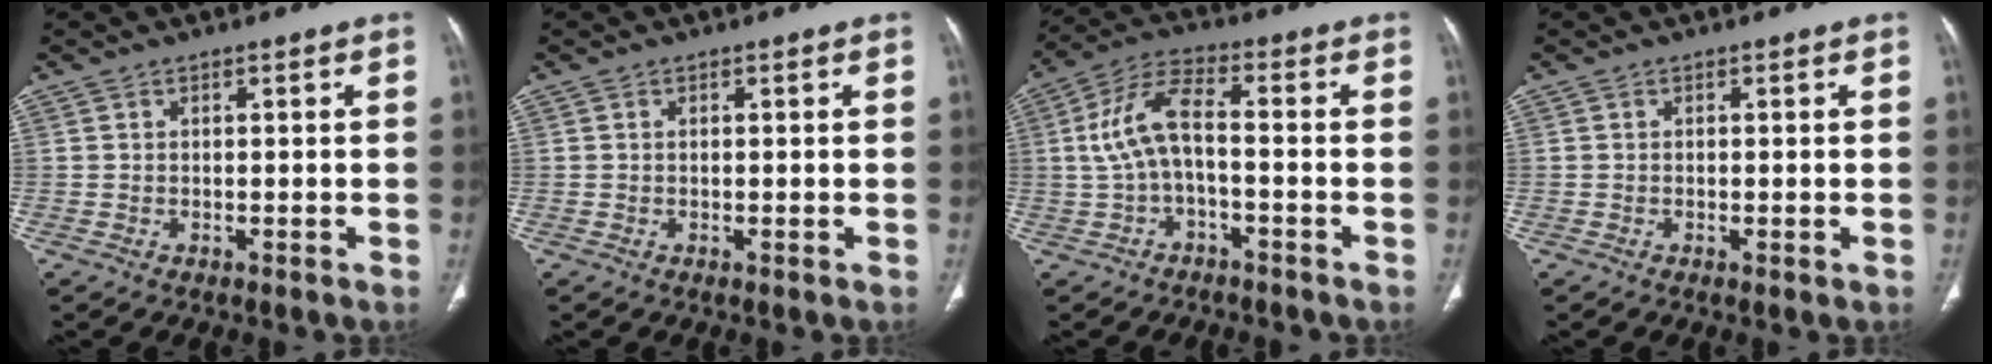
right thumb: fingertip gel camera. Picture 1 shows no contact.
{"total": 0.0}
{"total": 8.8, "force": [-1.2, 3.6, 7.9], "torque": [-0.172, 0.040, -0.029]}
{"total": 0.6, "force": [-0.2, 0.2, 0.5], "torque": [-0.014, -0.004, -0.003]}